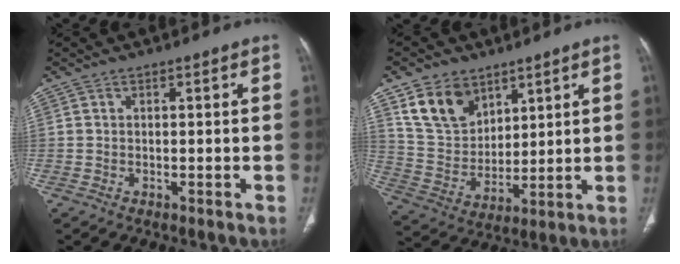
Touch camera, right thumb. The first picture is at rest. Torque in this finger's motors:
{"motor_torque": [-0.62, 0.87, 0.08, 0.14, 0.04]}